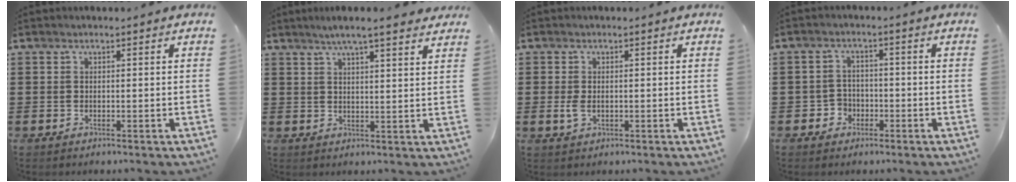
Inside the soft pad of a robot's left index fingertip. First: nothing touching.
{"total": 4.9, "force": [4.1, -0.1, 2.6], "torque": [-0.063, -0.006, 0.072]}
{"total": 1.9, "force": [-0.3, 1.1, 1.6], "torque": [-0.039, -0.002, -0.008]}
{"total": 2.9, "force": [-1.7, 2.3, 0.6], "torque": [-0.020, 0.006, -0.037]}